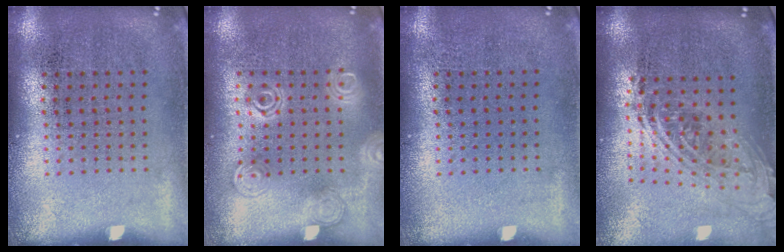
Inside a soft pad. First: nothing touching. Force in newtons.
{"total": 1.2, "press": 1.2, "slide": 0.1}
{"total": 0.0}
{"total": 2.0, "press": 1.6, "slide": 1.3}